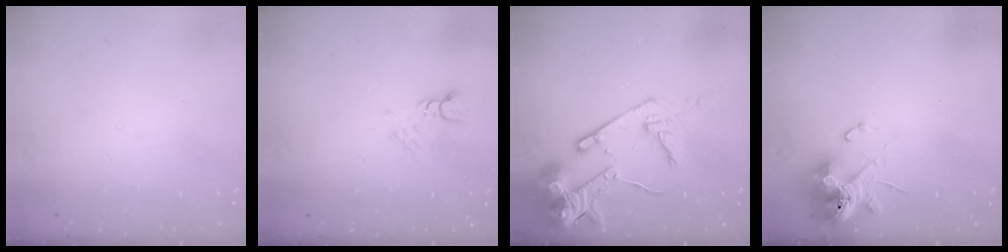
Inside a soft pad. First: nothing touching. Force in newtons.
{"total": 4.2, "press": 4.1, "slide": 0.4}
{"total": 15.5, "press": 15.4, "slide": 1.8}
{"total": 10.7, "press": 10.6, "slide": 1.2}